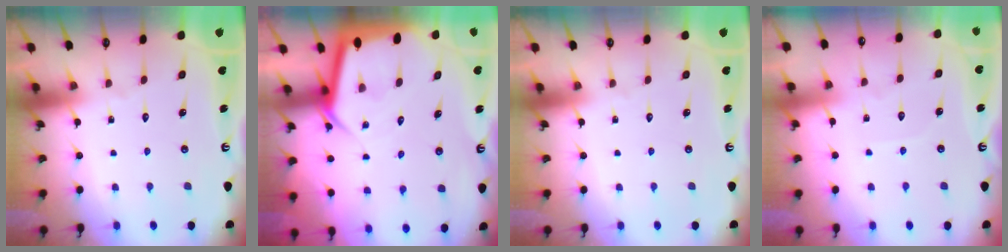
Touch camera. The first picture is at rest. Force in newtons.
{"total": 6.4, "press": 6.3, "slide": 0.7}
{"total": 0.0}
{"total": 2.3, "press": 2.3, "slide": 0.4}